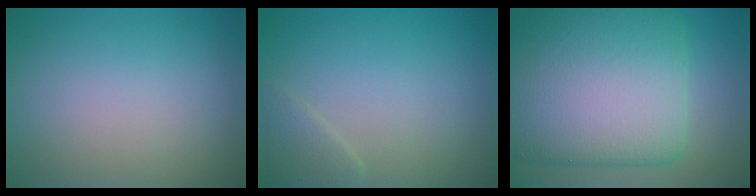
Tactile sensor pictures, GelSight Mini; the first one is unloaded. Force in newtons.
{"total": 1.4, "press": 1.4, "slide": 0.2}
{"total": 13.7, "press": 13.7, "slide": 0.1}